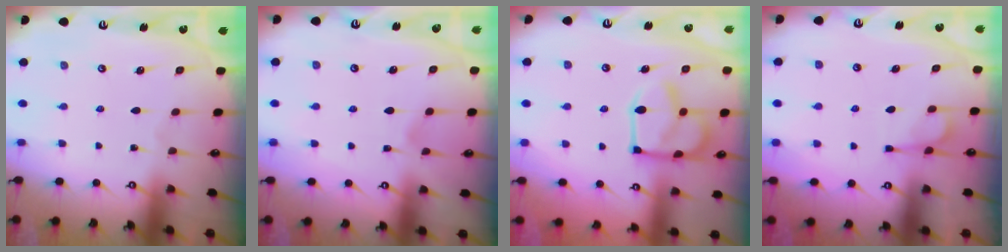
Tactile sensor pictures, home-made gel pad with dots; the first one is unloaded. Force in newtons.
{"total": 3.1, "press": 3.1, "slide": 0.3}
{"total": 11.1, "press": 11.1, "slide": 0.4}
{"total": 1.1, "press": 0.0, "slide": 1.1}